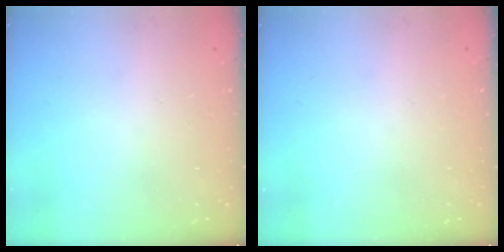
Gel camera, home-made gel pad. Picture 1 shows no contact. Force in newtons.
{"total": 0.0}